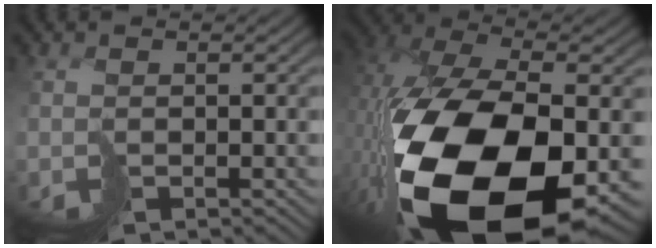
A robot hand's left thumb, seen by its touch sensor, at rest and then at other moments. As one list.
[{"total": 19.7, "force": [-5.2, 10.3, 16.0], "torque": [-0.361, -0.060, -0.045]}]